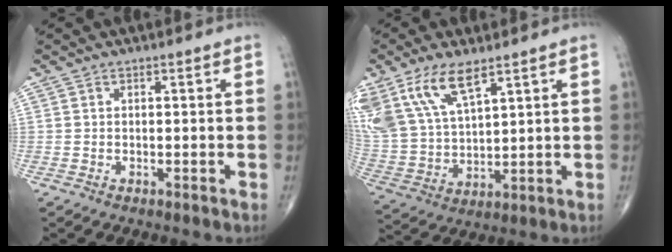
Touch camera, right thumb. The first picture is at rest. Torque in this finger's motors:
{"motor_torque": [-0.04, 0.68, 1.33, 1.01, 0.44]}